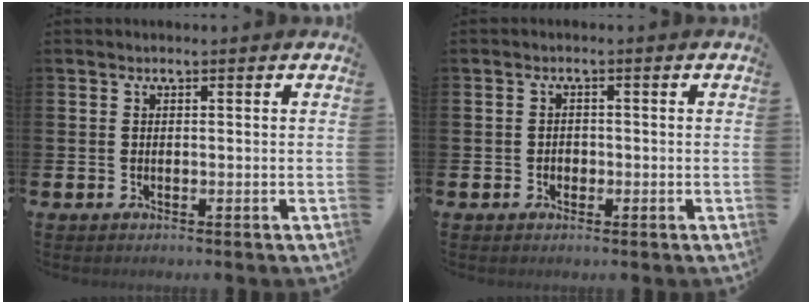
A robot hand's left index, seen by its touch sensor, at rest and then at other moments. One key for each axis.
{"total": 1.2, "fx": -0.4, "fy": 1.0, "fz": 0.3, "tx": -0.007, "ty": 0.006, "tz": -0.011}